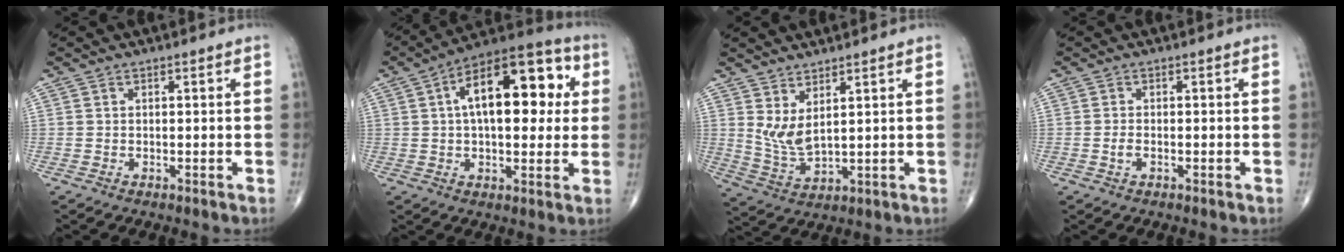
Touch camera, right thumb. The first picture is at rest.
{"total": 19.7, "force": [4.0, 9.8, 16.7], "torque": [-0.218, 0.024, 0.047]}
{"total": 6.3, "force": [2.7, 2.1, 5.3], "torque": [-0.112, -0.031, 0.064]}
{"total": 1.4, "force": [-0.4, 0.7, 1.1], "torque": [-0.024, 0.001, -0.009]}